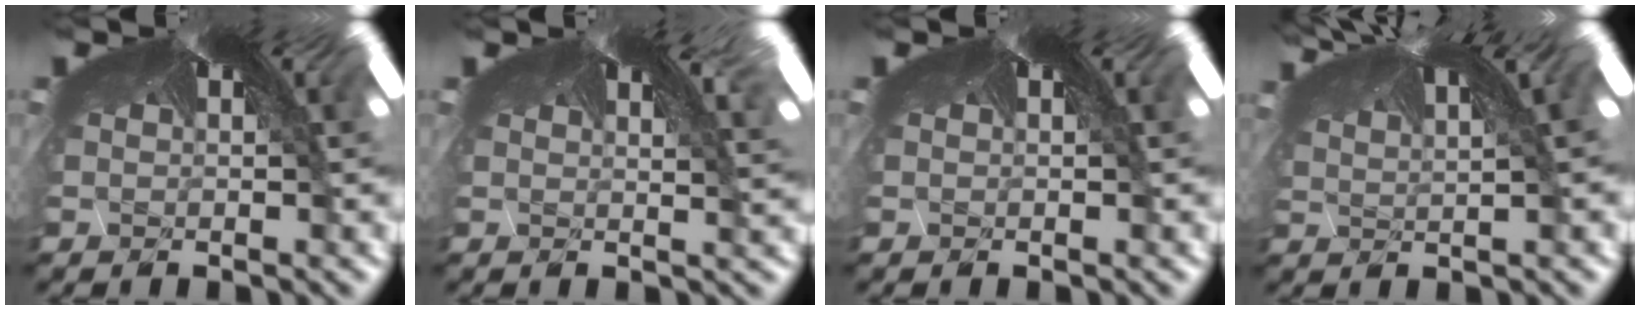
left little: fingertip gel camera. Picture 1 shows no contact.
{"total": 1.4, "force": [0.3, -0.8, -1.1], "torque": [0.002, 0.002, 0.003]}
{"total": 0.0}
{"total": 0.5, "force": [0.4, -0.3, 0.1], "torque": [-0.023, 0.003, 0.009]}